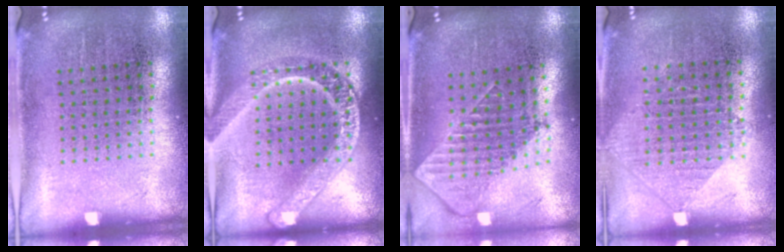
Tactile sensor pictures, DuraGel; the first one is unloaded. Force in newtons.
{"total": 3.3, "press": 3.3, "slide": 0.4}
{"total": 1.8, "press": 1.4, "slide": 1.1}
{"total": 0.9, "press": 0.9, "slide": 0.3}